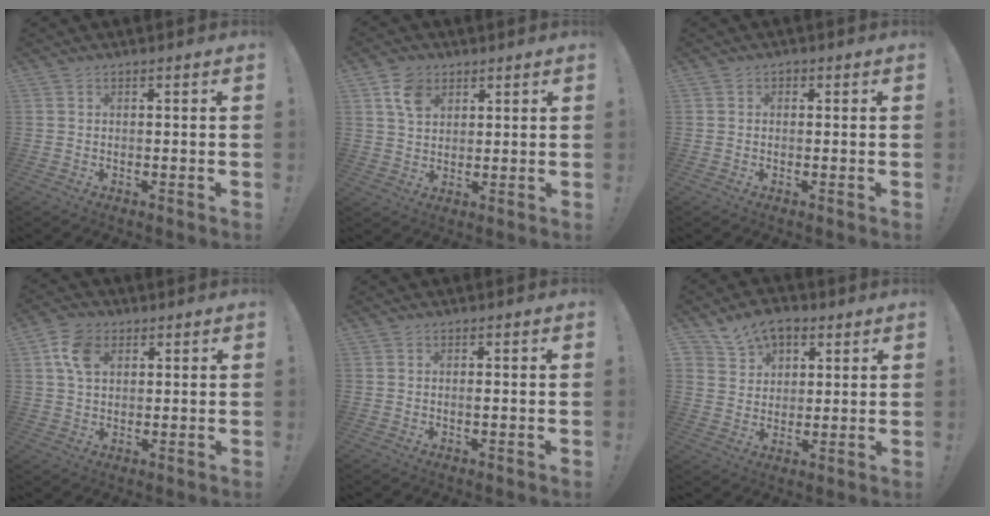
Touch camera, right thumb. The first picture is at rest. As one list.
[{"total": 7.2, "force": [3.9, 5.1, 3.3], "torque": [-0.049, -0.010, 0.074]}, {"total": 0.9, "force": [-0.3, 0.8, 0.3], "torque": [0.001, 0.001, -0.007]}, {"total": 8.4, "force": [3.2, 5.8, 5.2], "torque": [-0.093, 0.002, 0.061]}, {"total": 0.6, "force": [-0.2, 0.0, 0.5], "torque": [-0.004, -0.004, -0.005]}, {"total": 8.7, "force": [5.6, 6.0, 2.9], "torque": [-0.050, -0.028, 0.110]}]